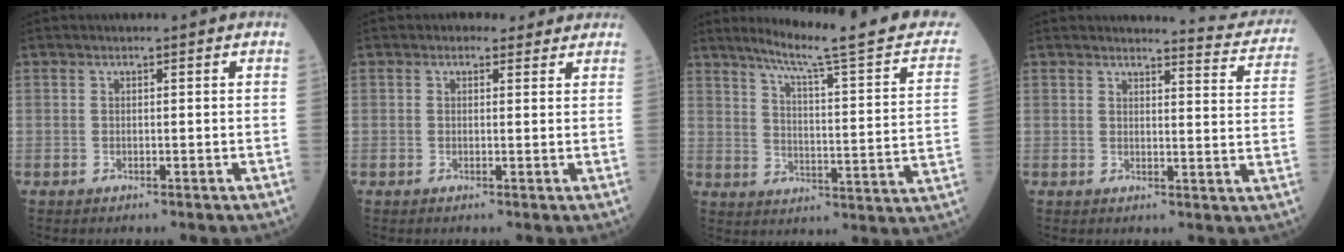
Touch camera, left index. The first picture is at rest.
{"total": 2.2, "force": [1.7, 1.4, 0.4], "torque": [-0.005, 0.010, 0.018]}
{"total": 20.6, "force": [17.8, 0.4, 10.4], "torque": [-0.141, -0.050, 0.224]}
{"total": 8.3, "force": [8.3, 0.2, 0.3], "torque": [0.002, -0.051, 0.075]}